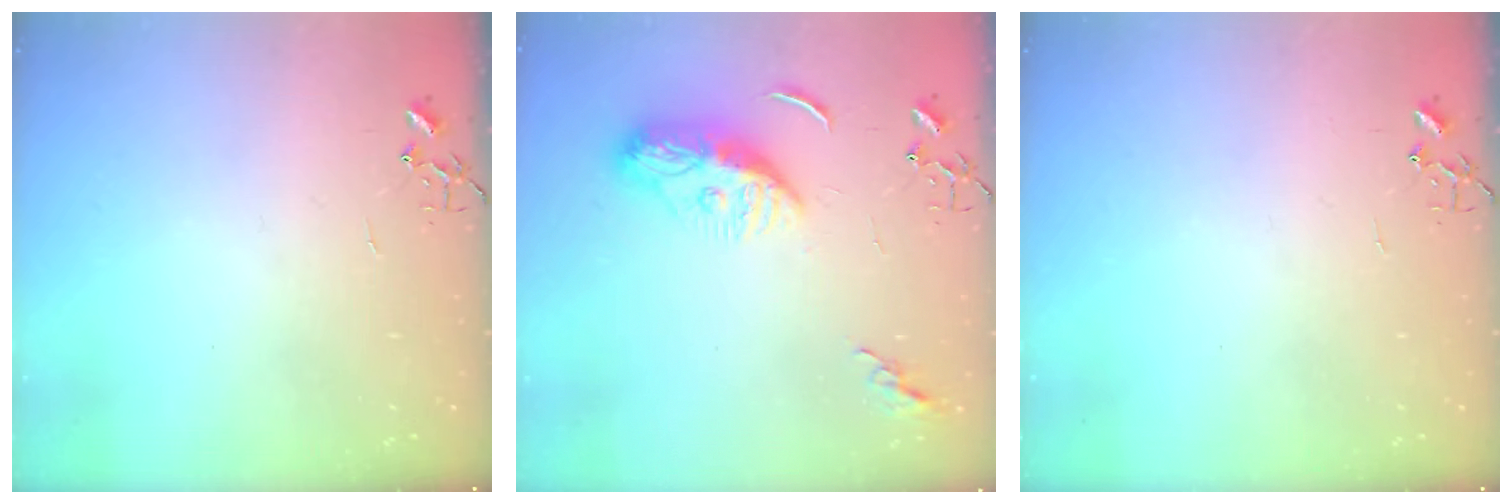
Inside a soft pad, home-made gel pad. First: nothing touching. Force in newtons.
{"total": 9.4, "press": 9.4, "slide": 1.0}
{"total": 0.0}